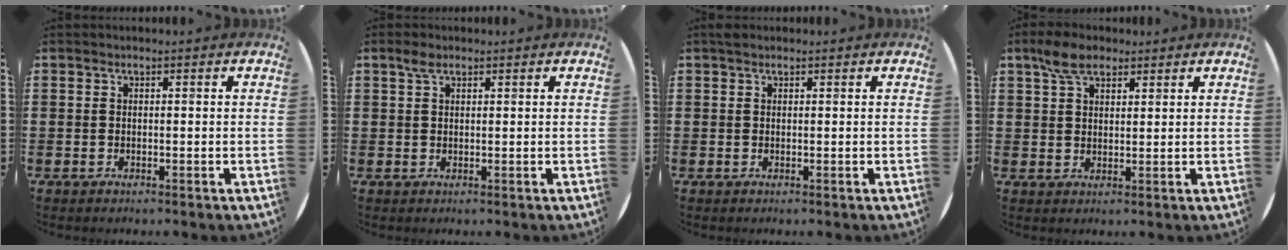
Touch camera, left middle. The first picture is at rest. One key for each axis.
{"total": 1.7, "fx": 1.1, "fy": 0.8, "fz": 1.0, "tx": -0.014, "ty": 0.002, "tz": 0.017}
{"total": 0.5, "fx": 0.4, "fy": 0.2, "fz": 0.1, "tx": -0.004, "ty": 0.002, "tz": 0.009}
{"total": 4.9, "fx": 3.5, "fy": 2.5, "fz": 2.3, "tx": -0.045, "ty": 0.006, "tz": 0.064}